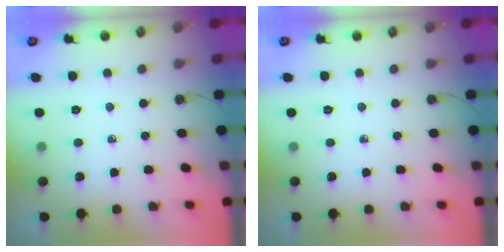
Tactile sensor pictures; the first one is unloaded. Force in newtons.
{"total": 0.0}